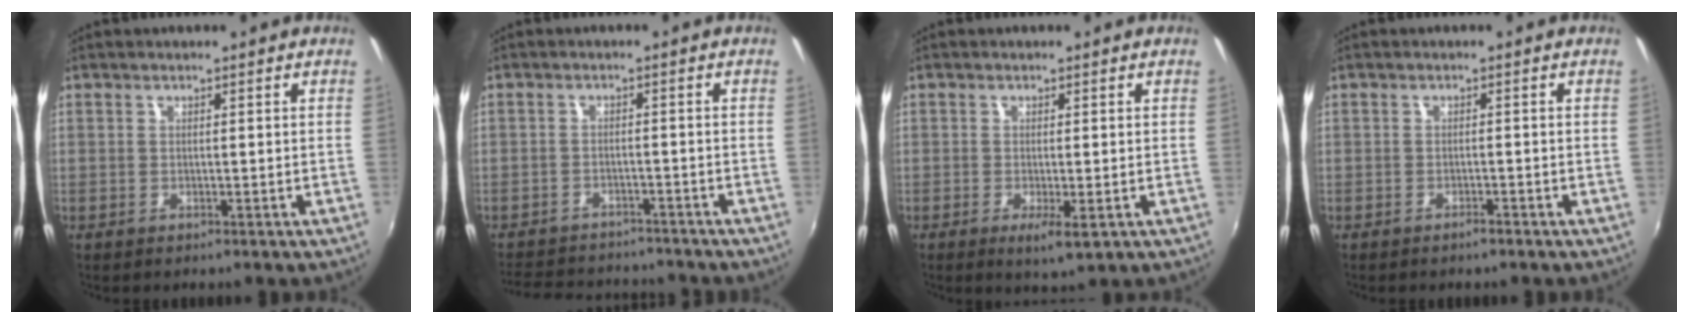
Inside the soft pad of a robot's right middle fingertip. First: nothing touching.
{"total": 12.3, "force": [-11.0, 3.7, 3.9], "torque": [-0.098, 0.011, -0.161]}
{"total": 3.4, "force": [-1.2, 0.5, 3.1], "torque": [-0.061, -0.012, -0.017]}
{"total": 1.1, "force": [-1.0, 0.1, 0.5], "torque": [-0.010, 0.001, -0.018]}